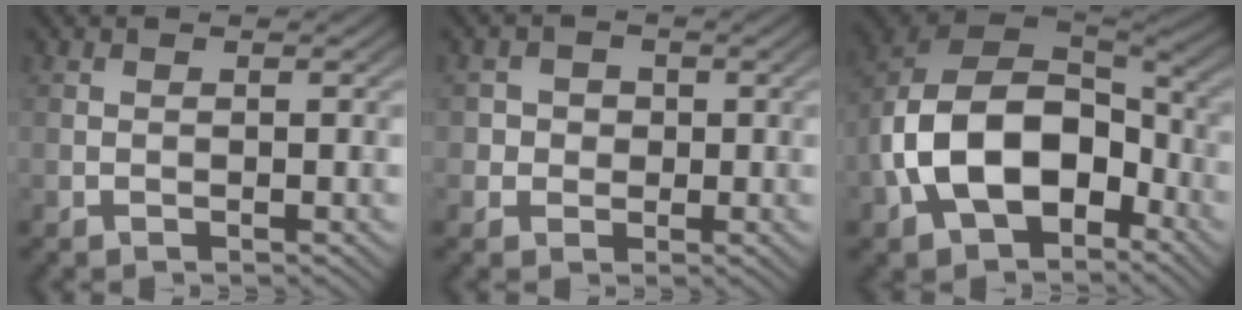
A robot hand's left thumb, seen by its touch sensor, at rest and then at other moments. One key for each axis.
{"total": 3.1, "fx": 0.3, "fy": 3.0, "fz": 0.6, "tx": -0.008, "ty": 0.000, "tz": 0.000}
{"total": 15.7, "fx": -4.5, "fy": 10.2, "fz": 11.1, "tx": -0.247, "ty": -0.021, "tz": -0.090}